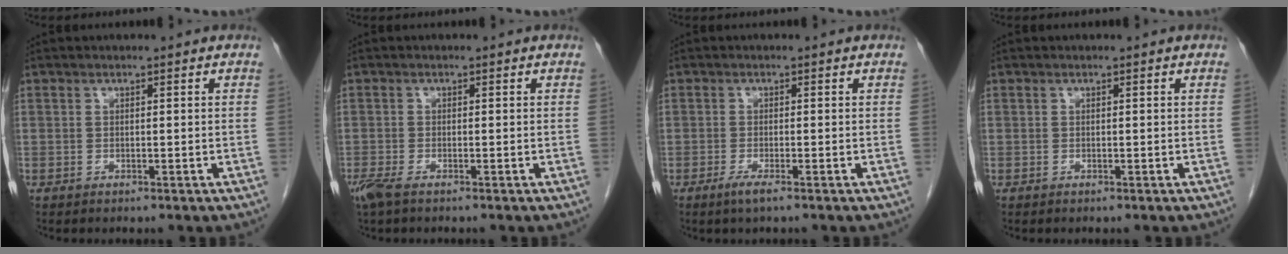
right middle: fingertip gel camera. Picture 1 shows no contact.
{"total": 2.8, "force": [-1.9, 0.8, 1.9], "torque": [-0.046, -0.008, -0.036]}
{"total": 2.1, "force": [-1.3, -0.1, 1.6], "torque": [-0.038, -0.008, -0.026]}
{"total": 0.0}